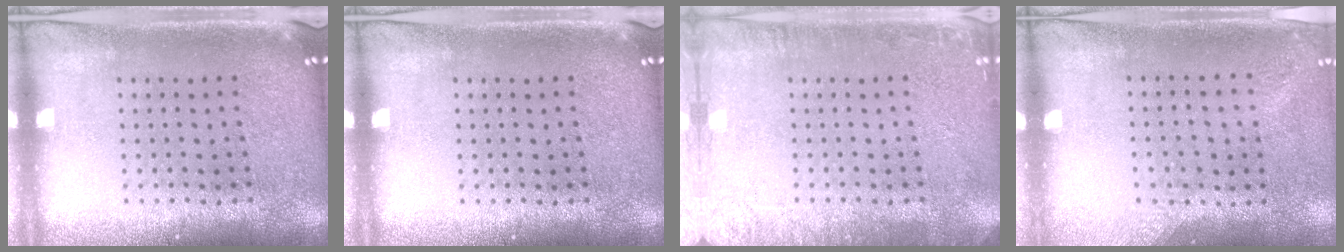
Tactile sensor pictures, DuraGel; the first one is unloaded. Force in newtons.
{"total": 0.0}
{"total": 2.6, "press": 2.5, "slide": 0.5}
{"total": 1.3, "press": 1.0, "slide": 0.8}